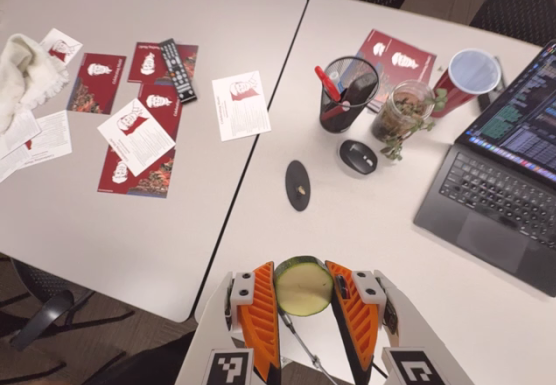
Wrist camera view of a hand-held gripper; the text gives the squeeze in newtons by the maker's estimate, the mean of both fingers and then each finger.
{"total": 11.4, "left": 11.3, "right": 11.5}